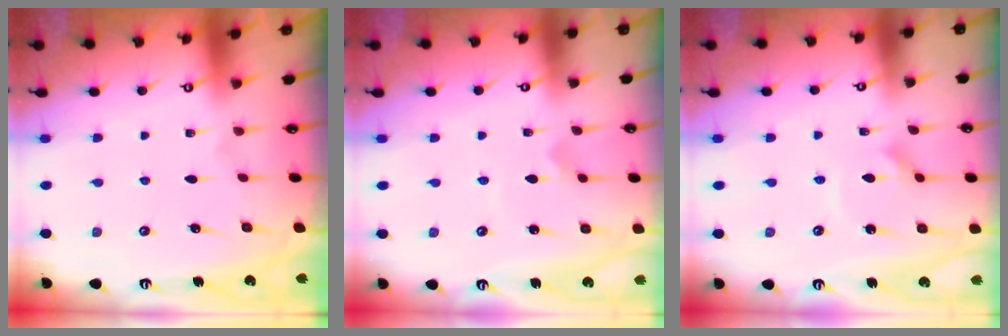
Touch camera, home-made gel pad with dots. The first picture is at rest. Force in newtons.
{"total": 1.6, "press": 1.5, "slide": 0.5}
{"total": 2.8, "press": 2.8, "slide": 0.4}